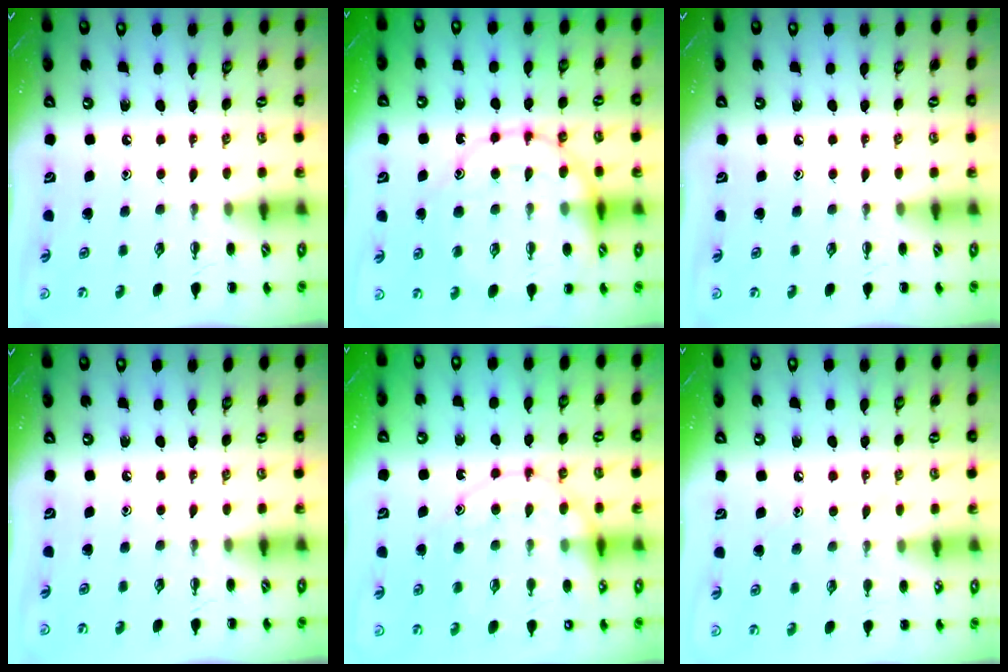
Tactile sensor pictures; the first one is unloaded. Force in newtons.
{"total": 19.5, "press": 19.3, "slide": 3.0}
{"total": 0.0}
{"total": 0.0}
{"total": 15.4, "press": 15.4, "slide": 1.5}
{"total": 7.1, "press": 6.9, "slide": 1.6}